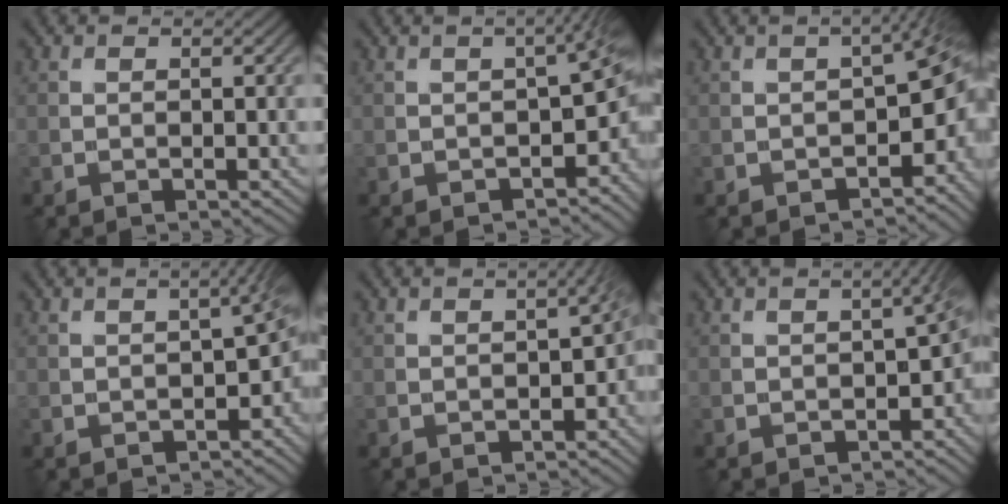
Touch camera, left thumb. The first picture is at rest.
{"total": 5.7, "force": [-2.0, 1.7, 5.1], "torque": [-0.059, -0.010, -0.016]}
{"total": 7.5, "force": [-2.9, 2.8, 6.3], "torque": [-0.081, -0.018, -0.029]}
{"total": 4.6, "force": [-1.4, 1.4, 4.2], "torque": [-0.046, -0.008, -0.008]}
{"total": 2.8, "force": [-1.0, 0.9, 2.5], "torque": [-0.030, -0.007, -0.005]}
{"total": 4.1, "force": [-1.1, 1.3, 3.8], "torque": [-0.041, -0.008, -0.006]}